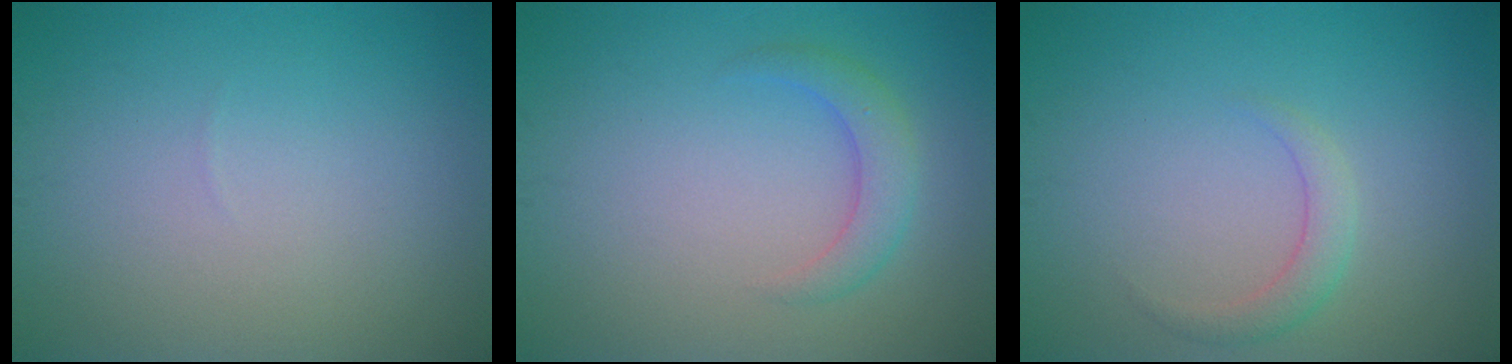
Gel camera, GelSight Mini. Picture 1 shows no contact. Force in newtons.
{"total": 2.4, "press": 2.4, "slide": 0.0}
{"total": 1.7, "press": 1.7, "slide": 0.0}